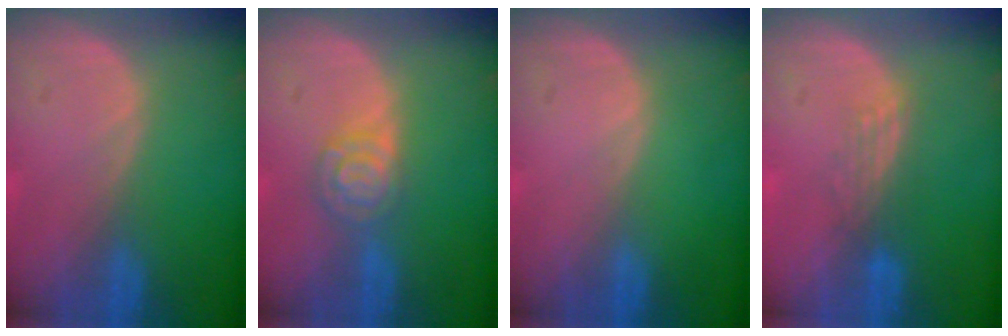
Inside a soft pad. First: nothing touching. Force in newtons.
{"total": 4.8, "press": 4.2, "slide": 2.3}
{"total": 0.0}
{"total": 2.9, "press": 2.4, "slide": 1.6}